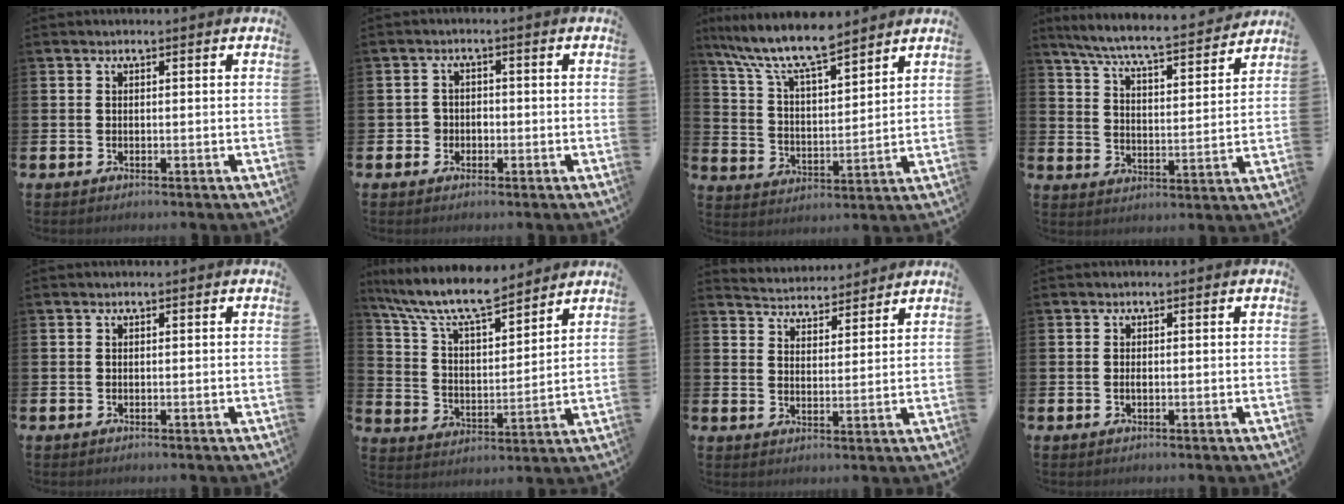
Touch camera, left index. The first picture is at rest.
{"total": 2.1, "force": [-0.9, 2.0, 0.1], "torque": [-0.005, 0.003, -0.023]}
{"total": 9.4, "force": [8.4, 1.5, 4.0], "torque": [-0.108, -0.043, 0.149]}
{"total": 7.1, "force": [6.7, 0.3, 2.5], "torque": [-0.081, -0.048, 0.113]}
{"total": 0.0}
{"total": 10.0, "force": [9.0, 2.0, 4.0], "torque": [-0.113, -0.049, 0.158]}
{"total": 4.6, "force": [4.5, 0.6, -0.4], "torque": [-0.003, -0.033, 0.079]}
{"total": 0.5, "force": [-0.1, 0.2, 0.5], "torque": [-0.006, -0.003, -0.003]}